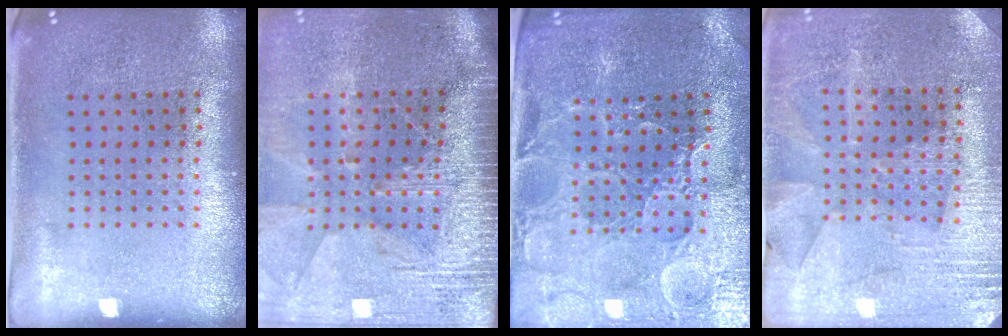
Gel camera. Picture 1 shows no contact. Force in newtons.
{"total": 3.8, "press": 3.3, "slide": 1.9}
{"total": 3.3, "press": 3.2, "slide": 0.6}
{"total": 2.9, "press": 2.8, "slide": 0.5}